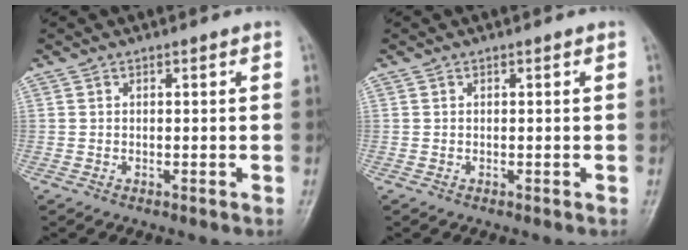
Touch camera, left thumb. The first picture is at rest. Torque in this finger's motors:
{"motor_torque": [0.00, 0.00, -0.02, 0.01, 0.00]}